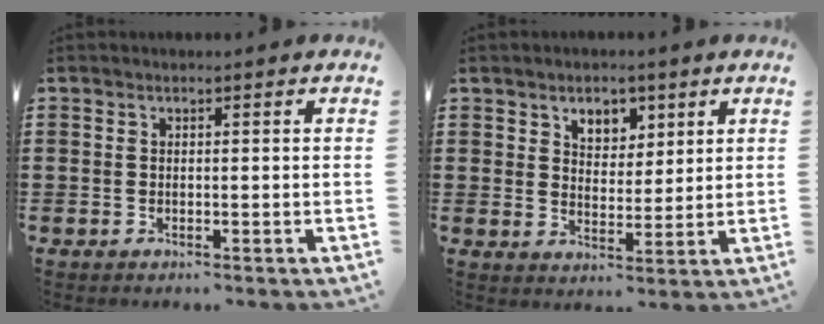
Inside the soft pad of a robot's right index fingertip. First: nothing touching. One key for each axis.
{"total": 4.5, "fx": 2.8, "fy": 3.1, "fz": 1.6, "tx": -0.038, "ty": 0.010, "tz": 0.050}